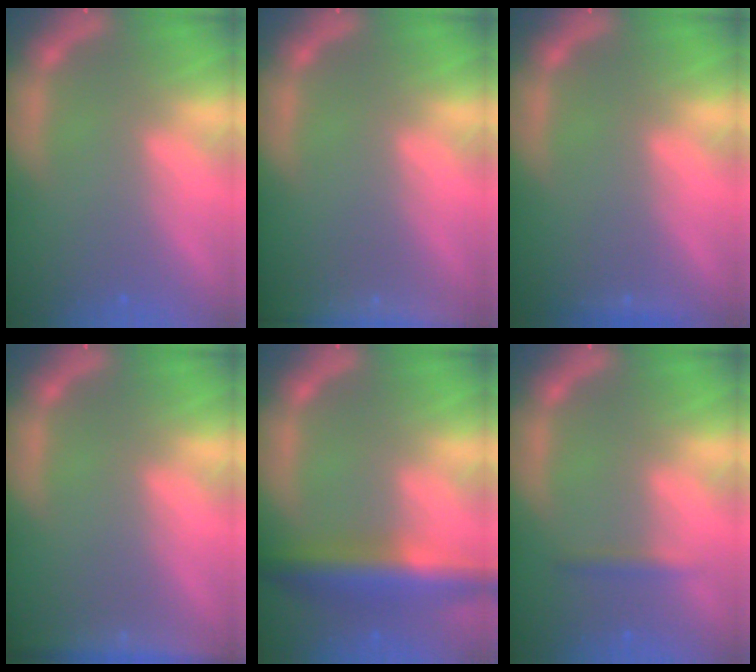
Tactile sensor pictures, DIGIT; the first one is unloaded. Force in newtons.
{"total": 8.5}
{"total": 0.9}
{"total": 5.5}
{"total": 7.0}
{"total": 1.4}